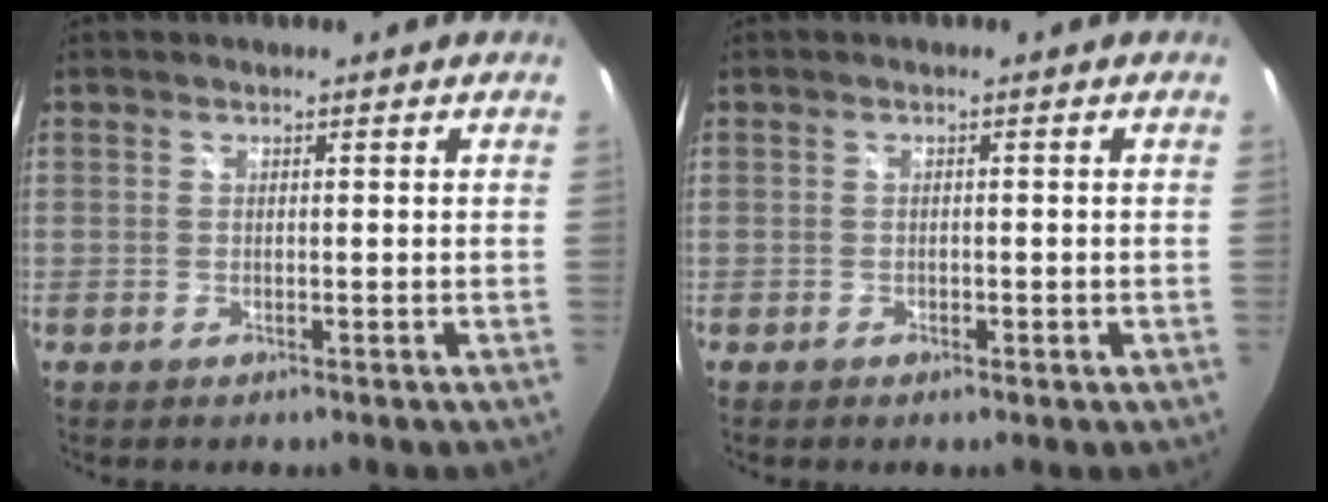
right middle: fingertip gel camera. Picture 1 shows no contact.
{"total": 0.7, "force": [-0.1, 0.5, 0.5], "torque": [-0.006, 0.000, -0.002]}